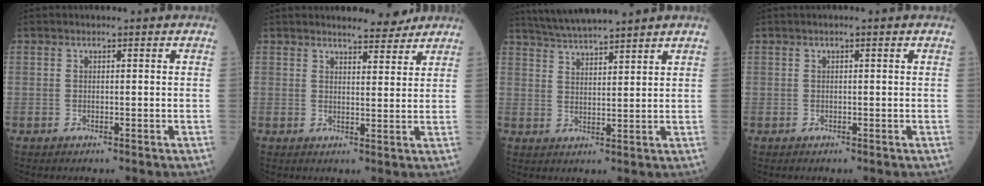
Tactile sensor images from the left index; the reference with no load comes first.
{"total": 4.7, "force": [4.4, 1.0, 1.2], "torque": [-0.023, -0.004, 0.057]}
{"total": 8.6, "force": [7.9, -0.5, 3.4], "torque": [-0.067, 0.022, 0.136]}
{"total": 0.6, "force": [0.2, 0.0, 0.5], "torque": [-0.012, 0.006, 0.004]}